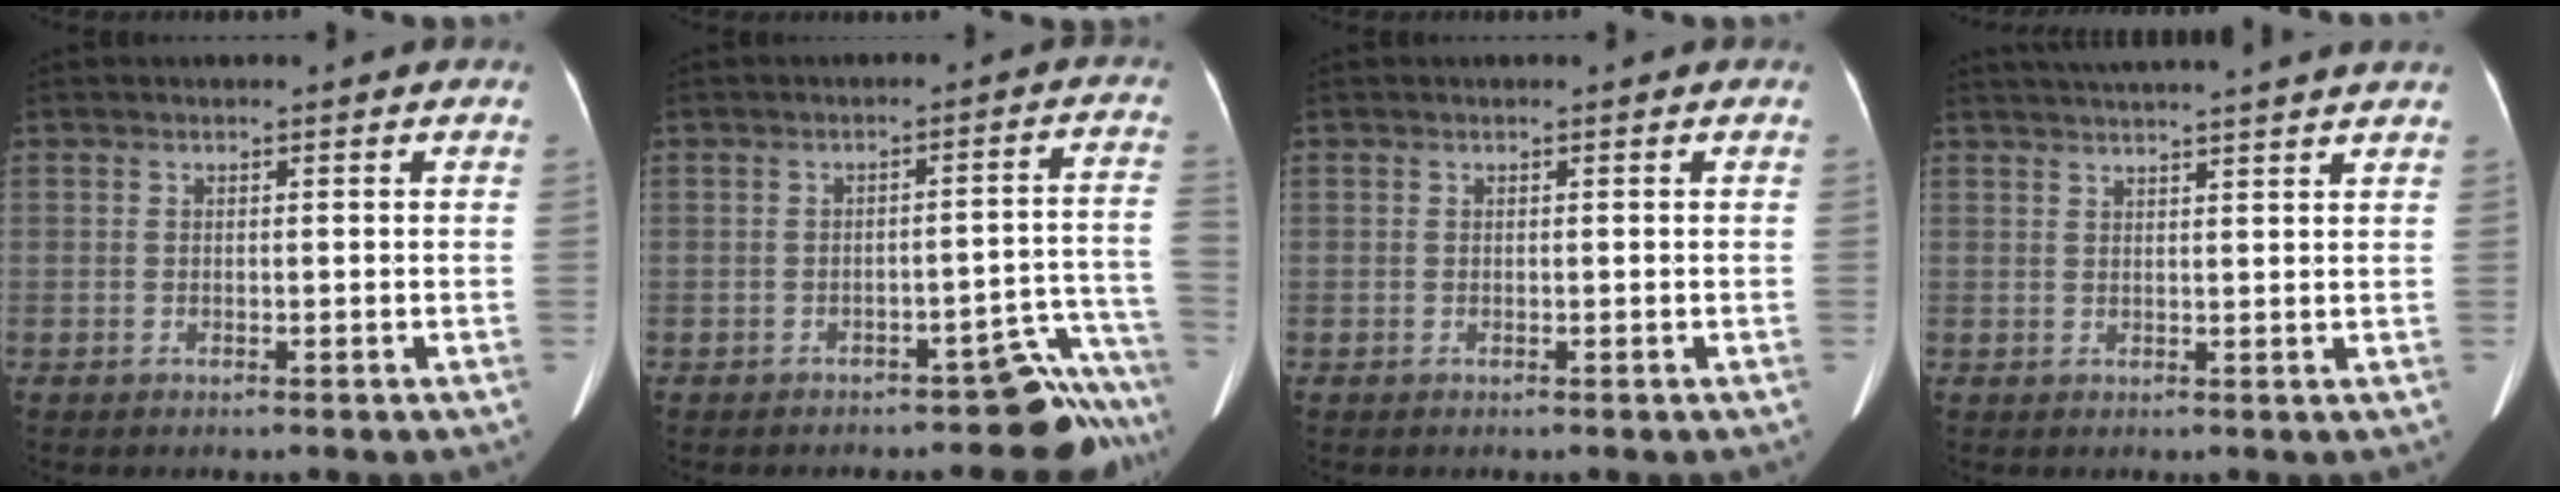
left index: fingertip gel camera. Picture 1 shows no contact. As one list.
[{"total": 8.7, "force": [-8.2, 1.4, 2.6], "torque": [0.014, 0.042, -0.104]}, {"total": 0.0}, {"total": 13.3, "force": [12.1, -0.7, 5.5], "torque": [-0.095, 0.013, 0.158]}]